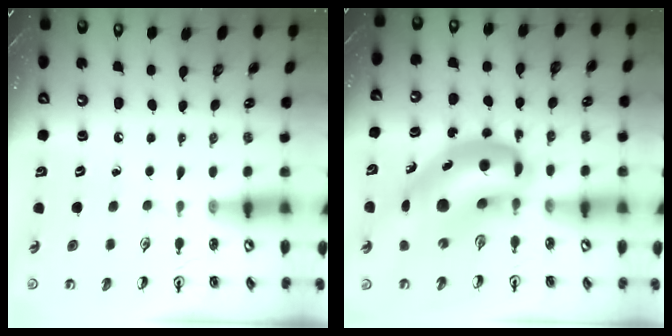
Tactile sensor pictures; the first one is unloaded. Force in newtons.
{"total": 16.0, "press": 15.4, "slide": 4.6}